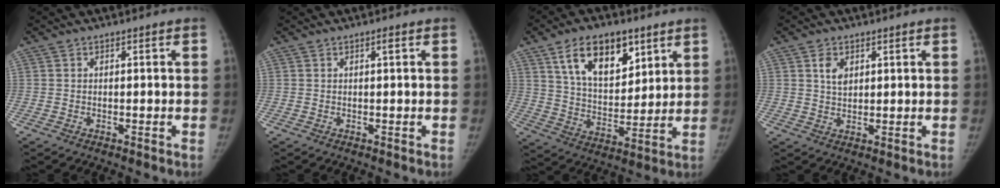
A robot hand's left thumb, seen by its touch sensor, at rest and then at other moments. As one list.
[{"total": 0.7, "force": [0.2, 0.1, 0.7], "torque": [-0.011, 0.001, 0.001]}, {"total": 15.6, "force": [8.3, 8.7, 10.0], "torque": [-0.125, -0.040, 0.151]}, {"total": 3.4, "force": [1.4, 2.3, 2.0], "torque": [-0.027, -0.008, 0.027]}]